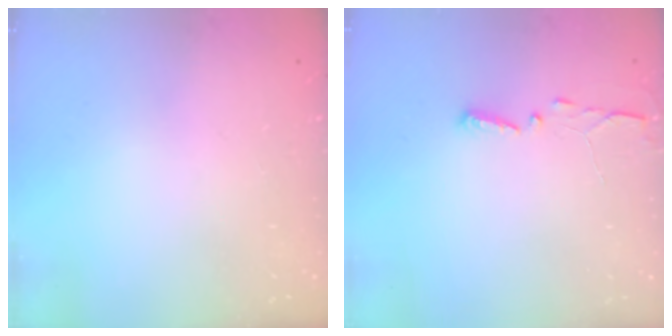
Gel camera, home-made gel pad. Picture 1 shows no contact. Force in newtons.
{"total": 2.9, "press": 2.9, "slide": 0.4}